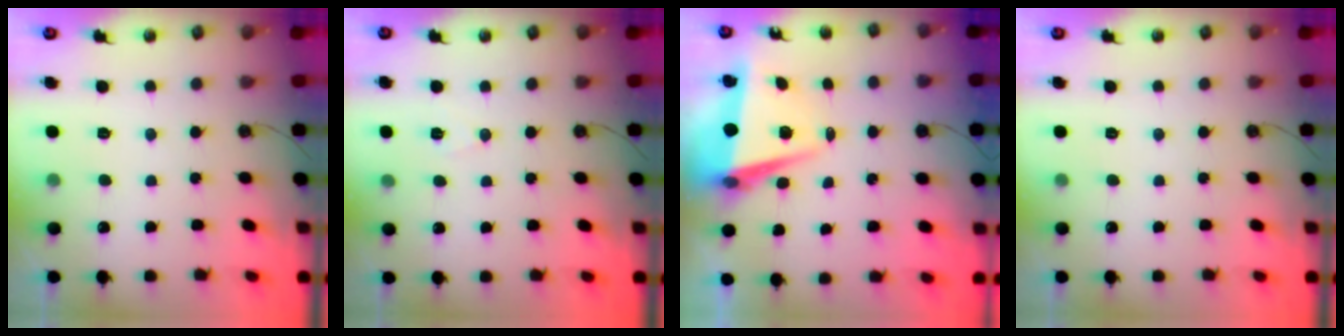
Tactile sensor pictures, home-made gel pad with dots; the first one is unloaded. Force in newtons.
{"total": 6.2, "press": 4.3, "slide": 4.5}
{"total": 7.1, "press": 6.2, "slide": 3.5}
{"total": 0.0}